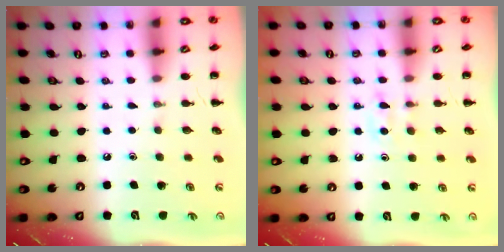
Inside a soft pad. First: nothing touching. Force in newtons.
{"total": 5.9, "press": 5.8, "slide": 1.4}